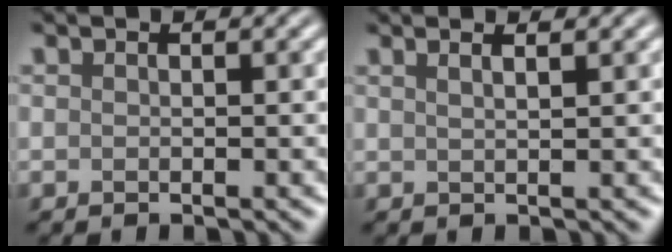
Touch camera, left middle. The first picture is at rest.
{"total": 2.9, "force": [1.8, 1.3, 1.9], "torque": [-0.001, 0.014, -0.010]}